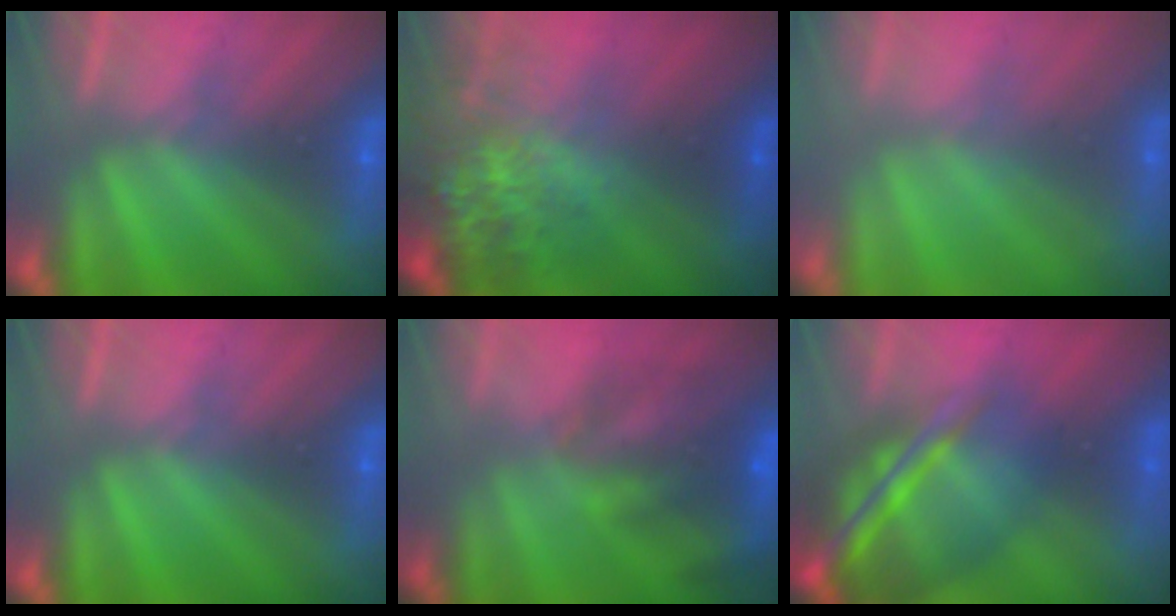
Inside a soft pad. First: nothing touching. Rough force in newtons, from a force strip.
{"total": 7.0}
{"total": 2.2}
{"total": 0.0}
{"total": 6.3}
{"total": 8.3}